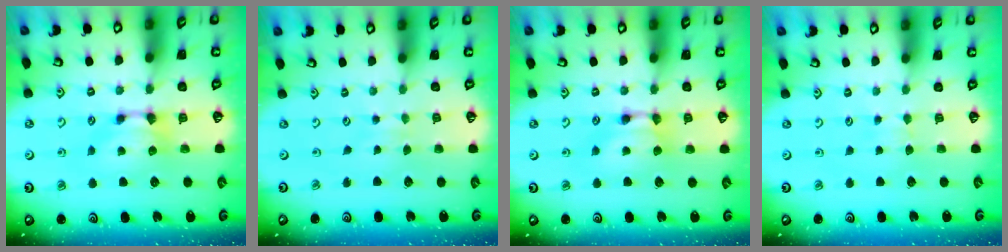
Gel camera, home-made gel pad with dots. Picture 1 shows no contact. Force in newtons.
{"total": 3.8, "press": 3.8, "slide": 0.3}
{"total": 1.7, "press": 1.7, "slide": 0.2}
{"total": 2.7, "press": 2.7, "slide": 0.4}